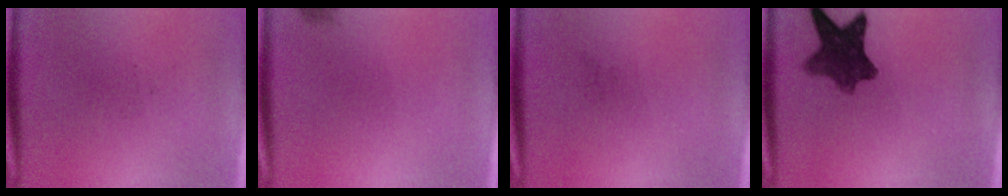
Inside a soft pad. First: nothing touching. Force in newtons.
{"total": 0.9}
{"total": 0.0}
{"total": 8.4}